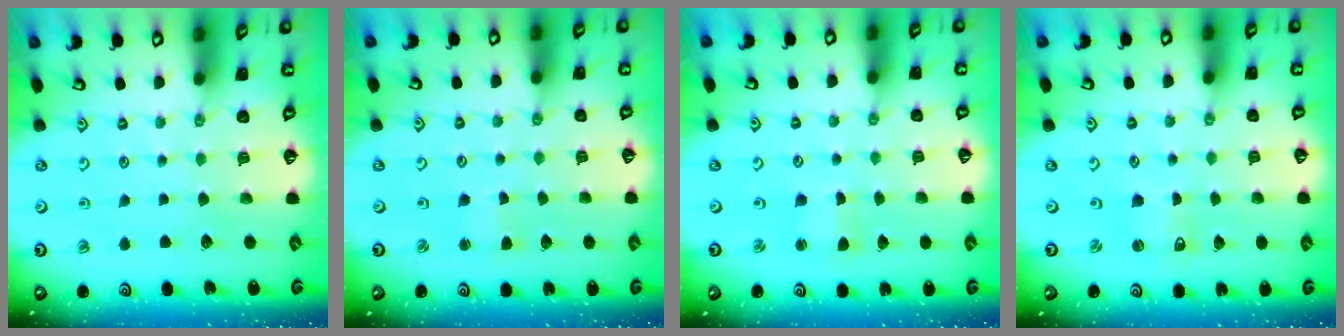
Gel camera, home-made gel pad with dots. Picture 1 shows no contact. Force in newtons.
{"total": 2.4, "press": 2.3, "slide": 0.3}
{"total": 0.9, "press": 0.9, "slide": 0.1}
{"total": 1.2, "press": 1.2, "slide": 0.1}